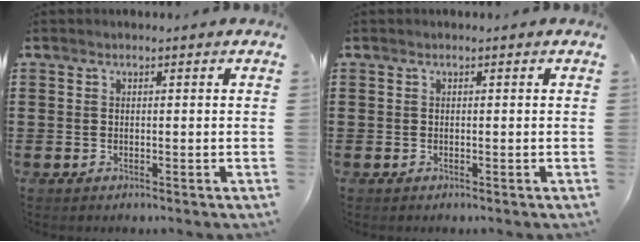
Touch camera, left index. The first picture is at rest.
{"total": 0.0}